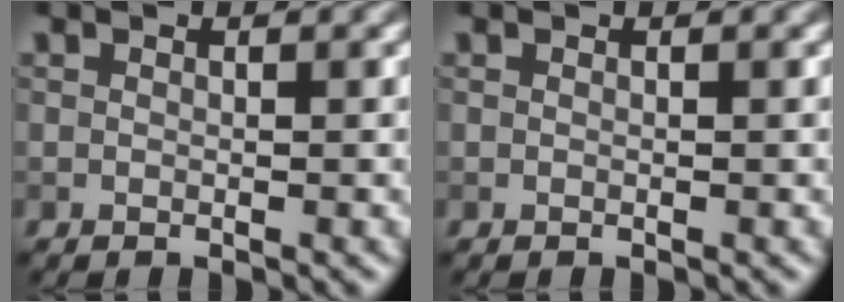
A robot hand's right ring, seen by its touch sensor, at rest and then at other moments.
{"total": 0.0}